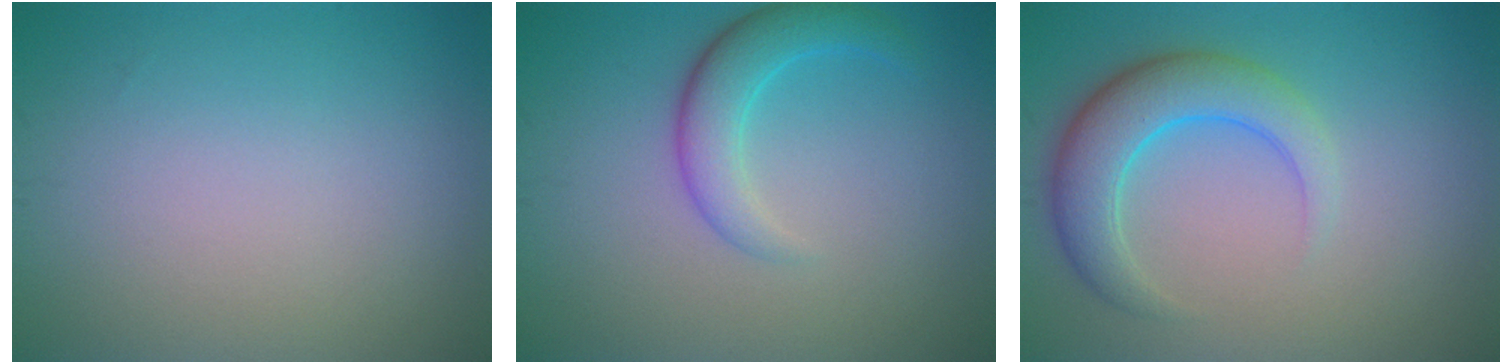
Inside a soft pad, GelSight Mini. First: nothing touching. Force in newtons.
{"total": 3.5, "press": 3.5, "slide": 0.1}
{"total": 5.1, "press": 5.1, "slide": 0.2}